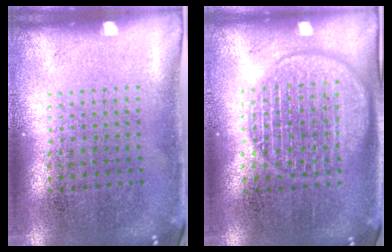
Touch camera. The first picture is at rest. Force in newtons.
{"total": 2.8, "press": 2.8, "slide": 0.4}